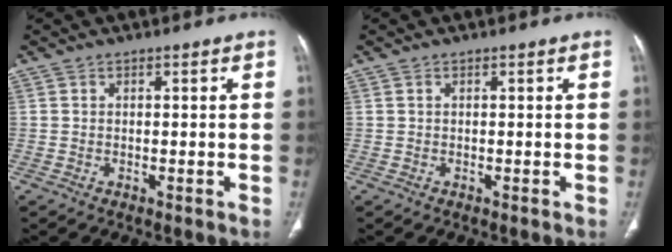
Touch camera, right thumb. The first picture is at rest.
{"total": 0.0}